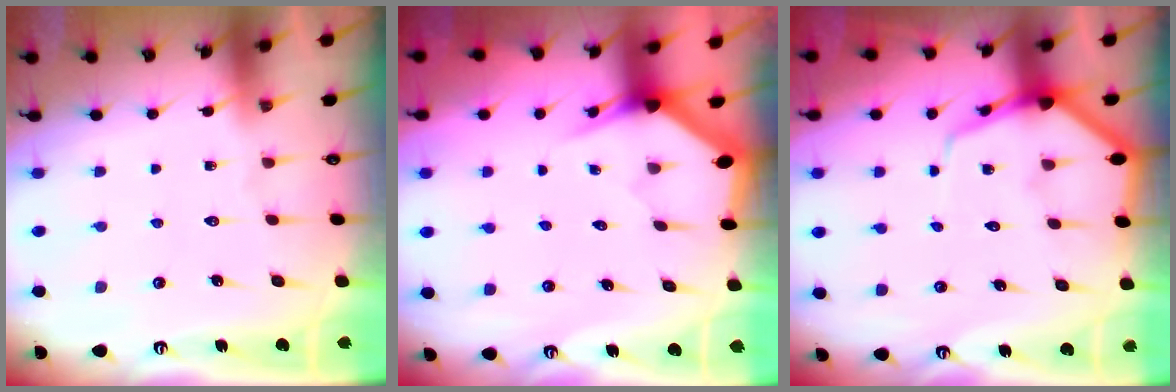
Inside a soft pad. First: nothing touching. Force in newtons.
{"total": 2.9, "press": 2.9, "slide": 0.0}
{"total": 7.4, "press": 7.3, "slide": 0.8}